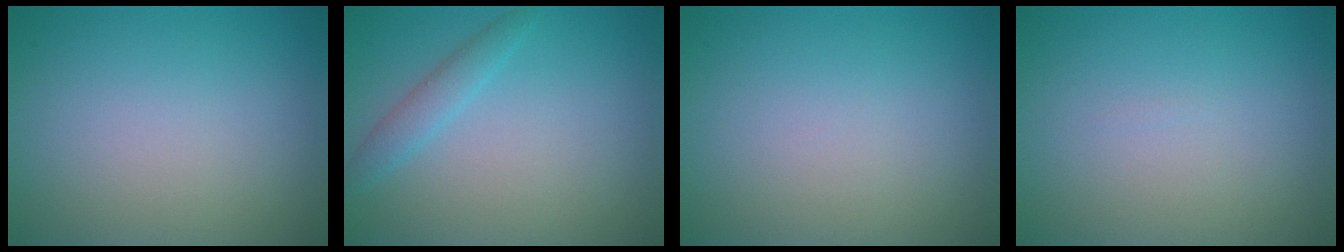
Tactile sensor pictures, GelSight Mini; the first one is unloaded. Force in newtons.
{"total": 1.8, "press": 1.8, "slide": 0.1}
{"total": 0.0}
{"total": 0.0}